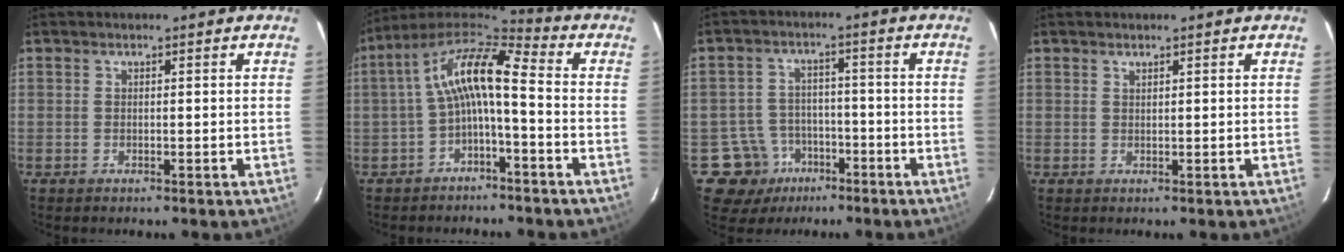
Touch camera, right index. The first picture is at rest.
{"total": 11.2, "force": [-1.4, 3.2, 10.6], "torque": [-0.215, 0.025, -0.032]}
{"total": 8.0, "force": [-4.3, 6.7, 0.3], "torque": [-0.023, 0.031, -0.061]}
{"total": 0.5, "force": [0.5, 0.1, 0.1], "torque": [-0.002, 0.001, 0.009]}